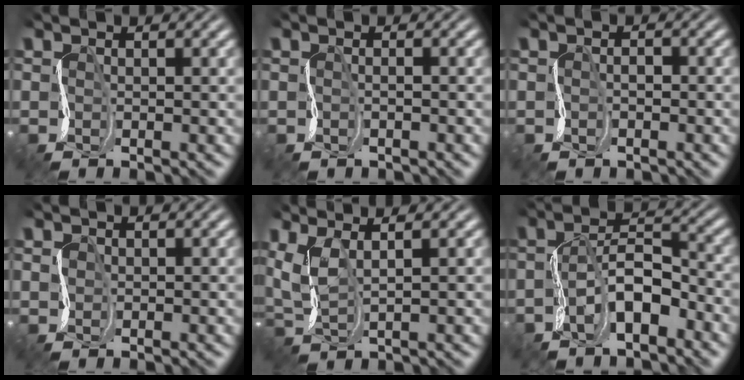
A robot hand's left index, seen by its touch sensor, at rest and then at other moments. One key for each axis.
{"total": 0.8, "fx": 0.2, "fy": -0.2, "fz": -0.7, "tx": 0.003, "ty": 0.002, "tz": -0.007}
{"total": 1.3, "fx": 0.0, "fy": -0.5, "fz": -1.2, "tx": 0.003, "ty": 0.005, "tz": -0.001}
{"total": 0.7, "fx": -0.4, "fy": -0.4, "fz": -0.5, "tx": -0.014, "ty": 0.001, "tz": -0.002}
{"total": 2.7, "fx": 2.2, "fy": 0.5, "fz": 1.6, "tx": -0.056, "ty": 0.017, "tz": 0.043}
{"total": 3.3, "fx": -2.4, "fy": 1.1, "fz": 1.9, "tx": -0.056, "ty": 0.017, "tz": -0.048}